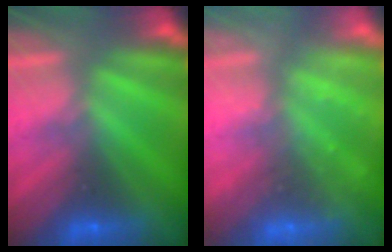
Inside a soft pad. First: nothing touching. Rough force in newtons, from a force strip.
{"total": 2.3}